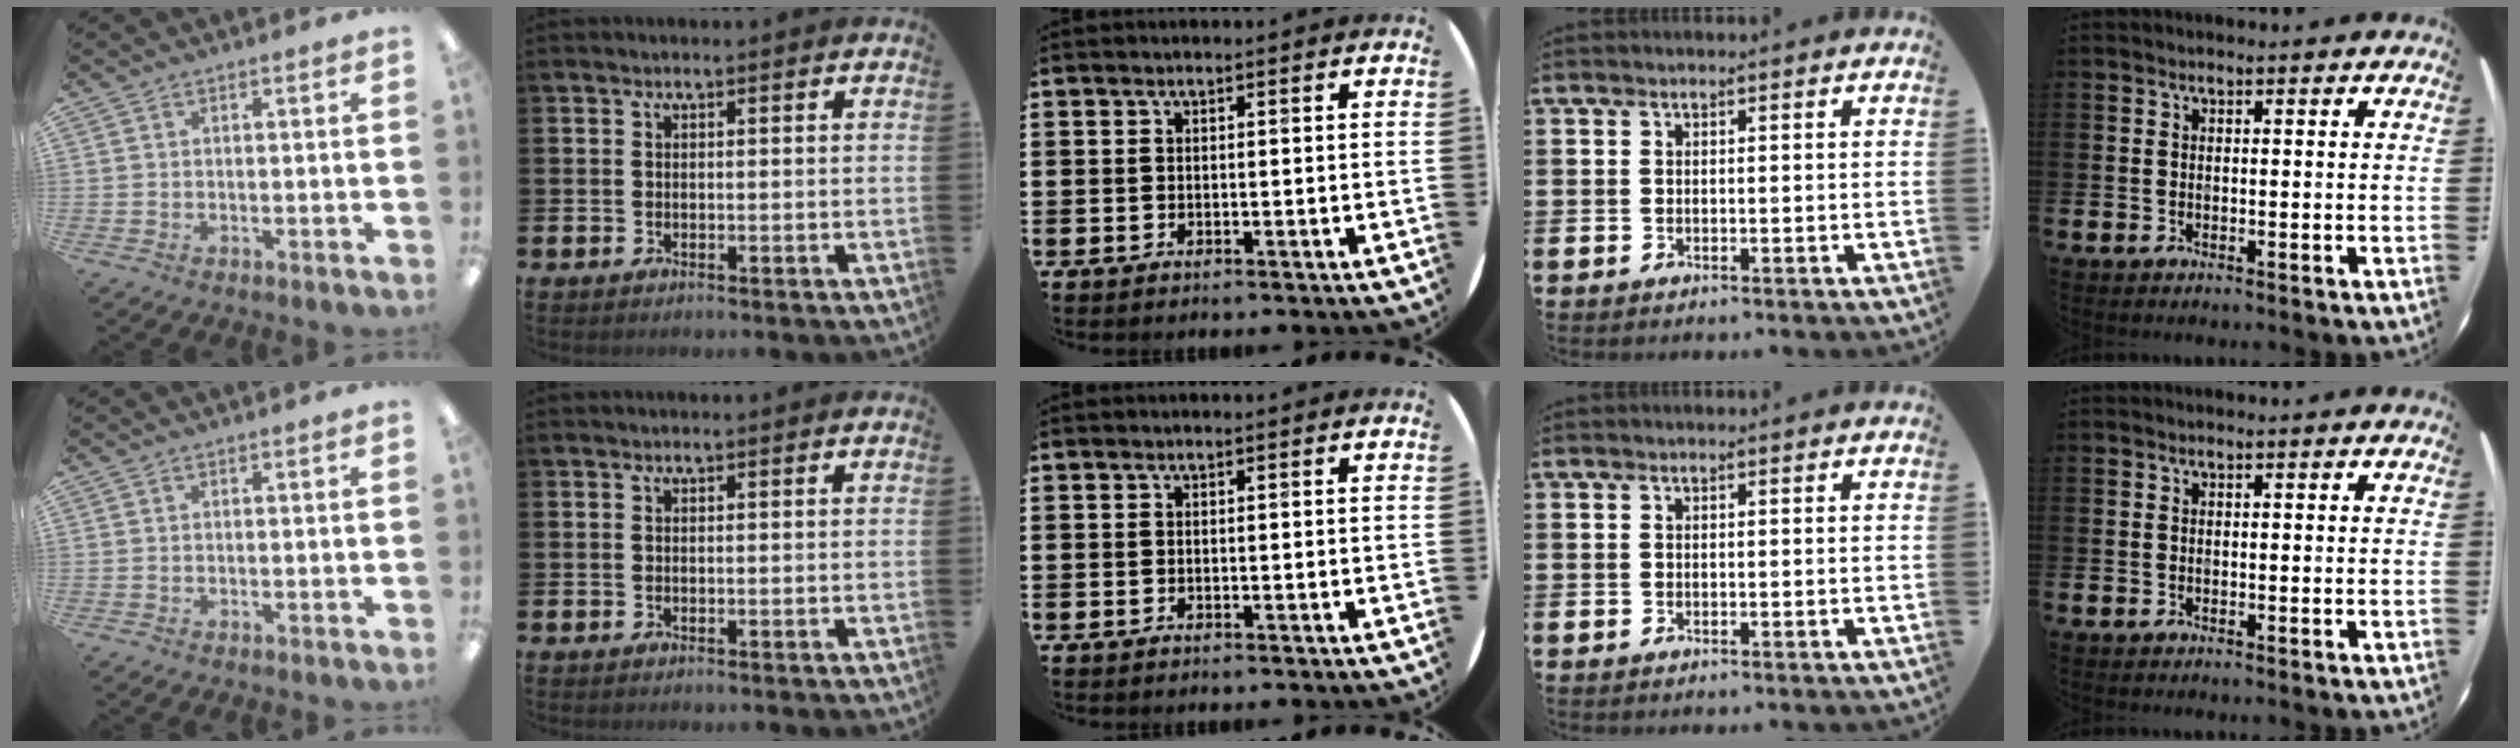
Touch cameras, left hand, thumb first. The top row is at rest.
{}